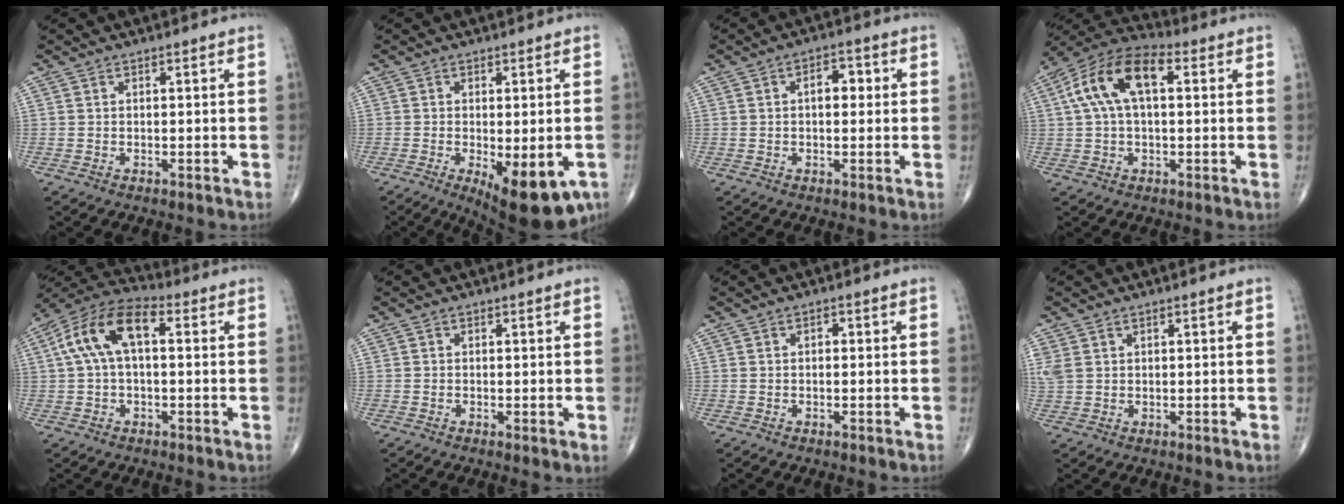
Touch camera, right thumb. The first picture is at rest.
{"total": 12.4, "force": [-5.1, 4.8, 10.2], "torque": [-0.124, -0.008, -0.064]}
{"total": 4.4, "force": [0.6, 2.5, 3.5], "torque": [-0.042, 0.012, 0.005]}
{"total": 13.5, "force": [3.1, 7.0, 11.2], "torque": [-0.219, 0.038, 0.048]}
{"total": 12.3, "force": [2.2, 6.3, 10.4], "torque": [-0.204, 0.041, 0.029]}
{"total": 1.0, "force": [-0.1, 0.3, 1.0], "torque": [-0.020, -0.004, -0.005]}
{"total": 0.9, "force": [0.1, 0.6, 0.7], "torque": [-0.009, 0.003, 0.000]}
{"total": 3.1, "force": [1.2, 2.3, 1.6], "torque": [-0.049, 0.006, 0.034]}